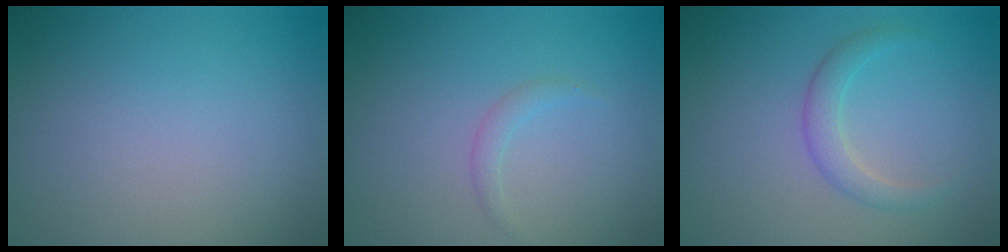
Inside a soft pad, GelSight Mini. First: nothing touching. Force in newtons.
{"total": 0.9, "press": 0.9, "slide": 0.1}
{"total": 2.0, "press": 2.0, "slide": 0.0}